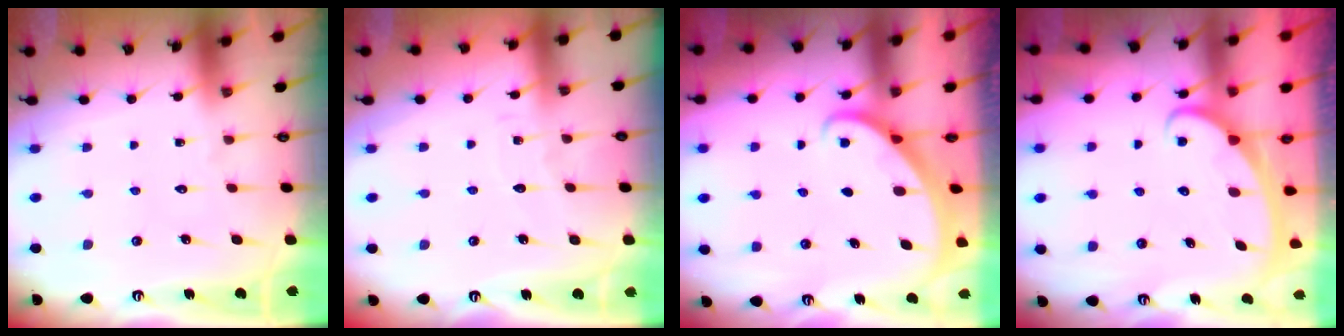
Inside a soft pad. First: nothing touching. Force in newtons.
{"total": 2.1, "press": 2.1, "slide": 0.2}
{"total": 1.7, "press": 1.7, "slide": 0.1}
{"total": 2.4, "press": 2.4, "slide": 0.3}